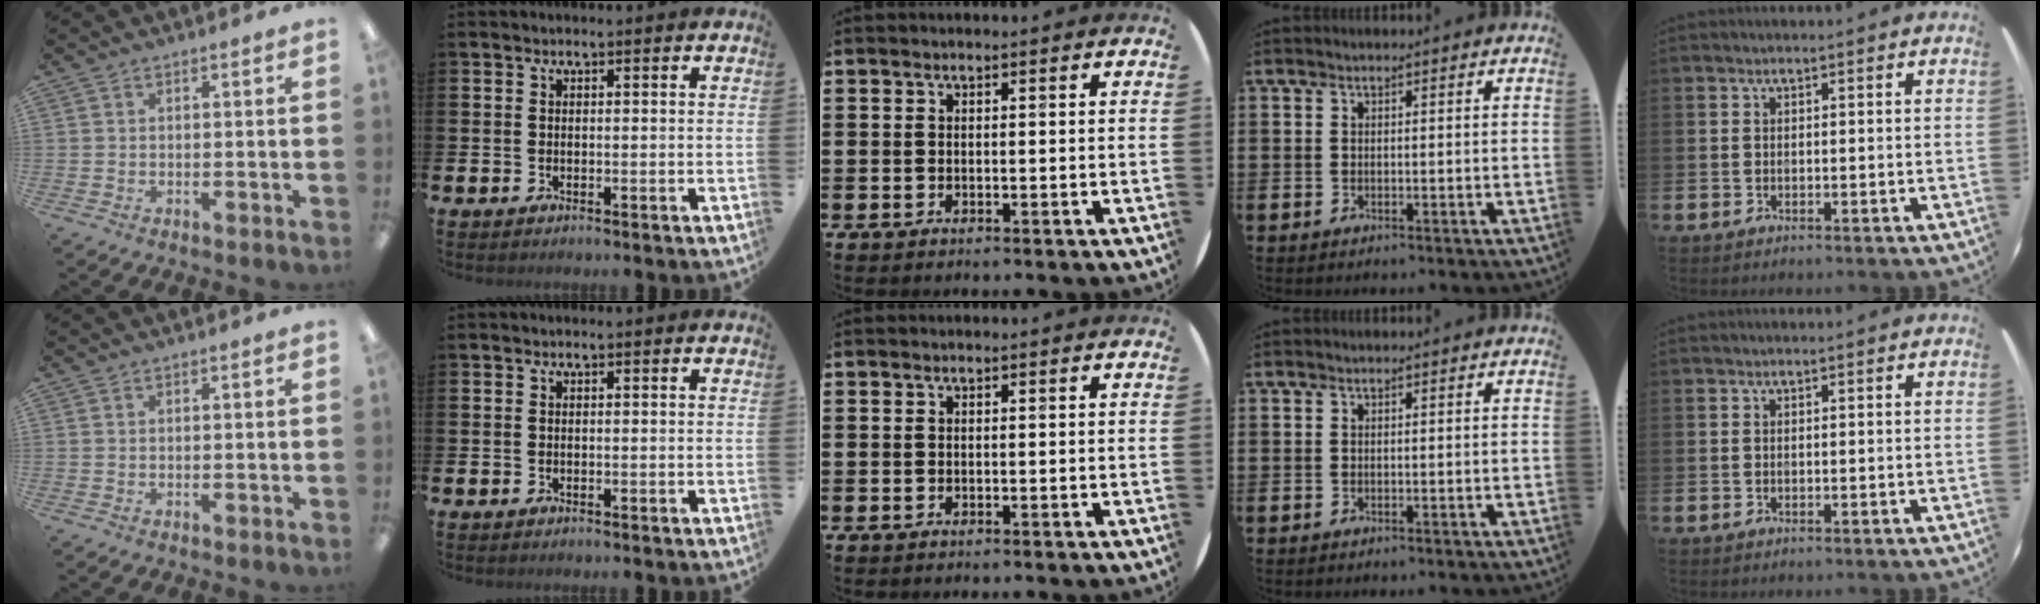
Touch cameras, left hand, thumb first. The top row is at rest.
{}